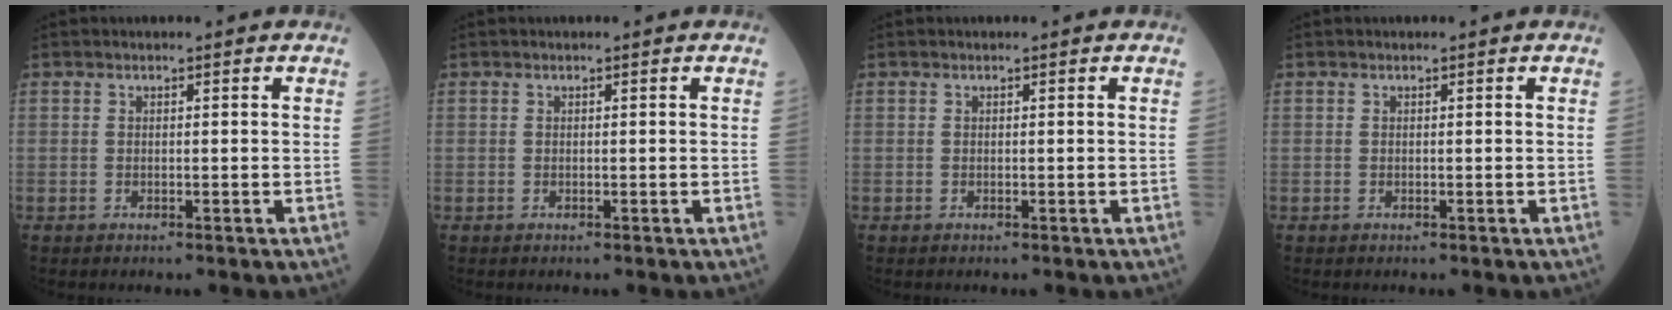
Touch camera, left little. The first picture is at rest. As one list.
[{"total": 0.0}, {"total": 0.0}, {"total": 0.0}]